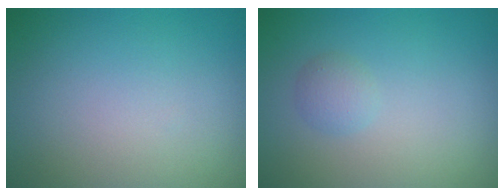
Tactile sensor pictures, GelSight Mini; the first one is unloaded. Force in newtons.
{"total": 1.3, "press": 1.3, "slide": 0.0}